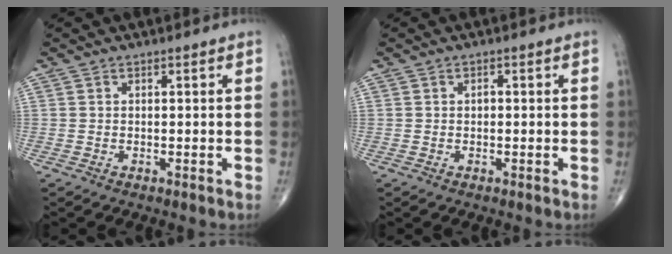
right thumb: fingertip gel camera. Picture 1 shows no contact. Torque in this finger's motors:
{"motor_torque": [0.30, -0.39, 0.07, 0.25, 0.00]}